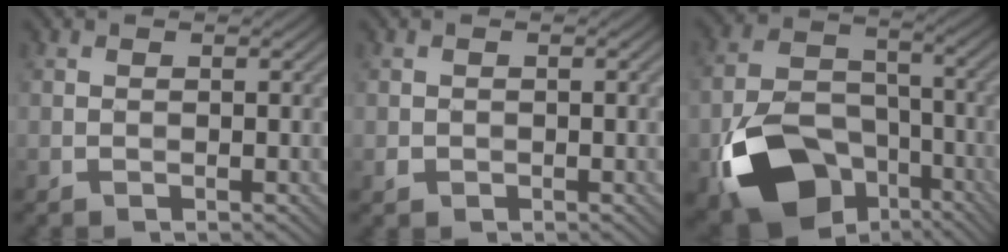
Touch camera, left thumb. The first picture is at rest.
{"total": 0.9, "force": [-0.4, 0.8, 0.4], "torque": [-0.008, -0.006, -0.005]}
{"total": 15.0, "force": [-7.7, 9.7, 8.4], "torque": [-0.181, -0.031, -0.146]}